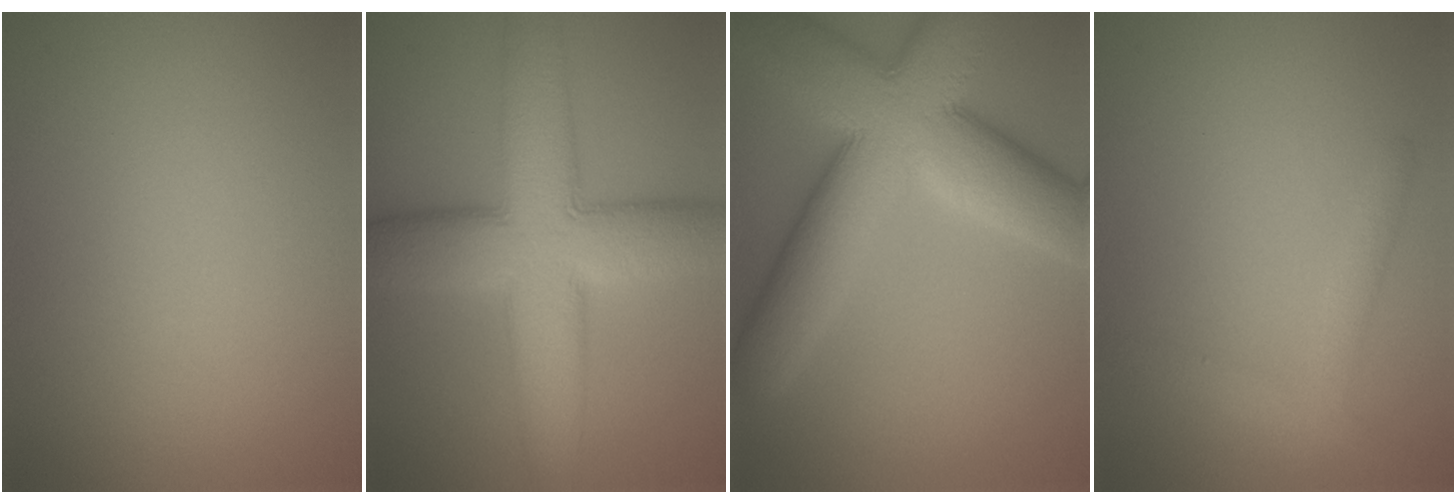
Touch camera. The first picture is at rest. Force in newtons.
{"total": 11.5, "press": 11.5, "slide": 0.4}
{"total": 12.8, "press": 12.8, "slide": 0.7}
{"total": 2.6, "press": 2.6, "slide": 0.0}